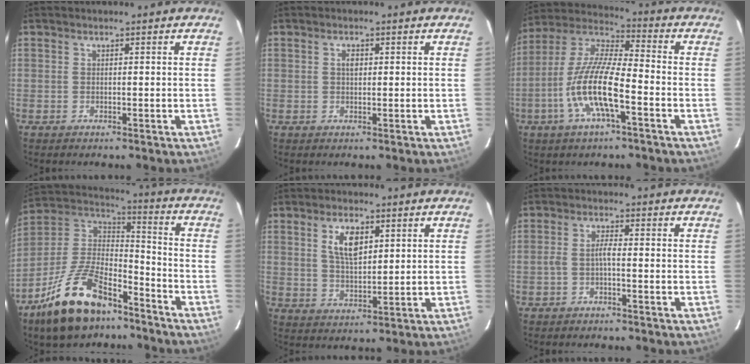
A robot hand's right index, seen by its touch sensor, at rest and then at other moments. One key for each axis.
{"total": 1.4, "fx": 0.3, "fy": 0.9, "fz": 1.0, "tx": -0.018, "ty": 0.005, "tz": 0.004}
{"total": 15.6, "fx": -5.9, "fy": 3.8, "fz": 14.0, "tx": -0.280, "ty": -0.007, "tz": -0.122}
{"total": 20.1, "fx": -13.3, "fy": 8.7, "fz": 12.3, "tx": -0.257, "ty": 0.002, "tz": -0.234}
{"total": 6.7, "fx": 2.7, "fy": 3.1, "fz": 5.3, "tx": -0.096, "ty": 0.005, "tz": 0.055}
{"total": 2.1, "fx": -1.1, "fy": 0.2, "fz": 1.8, "tx": -0.042, "ty": 0.007, "tz": -0.022}